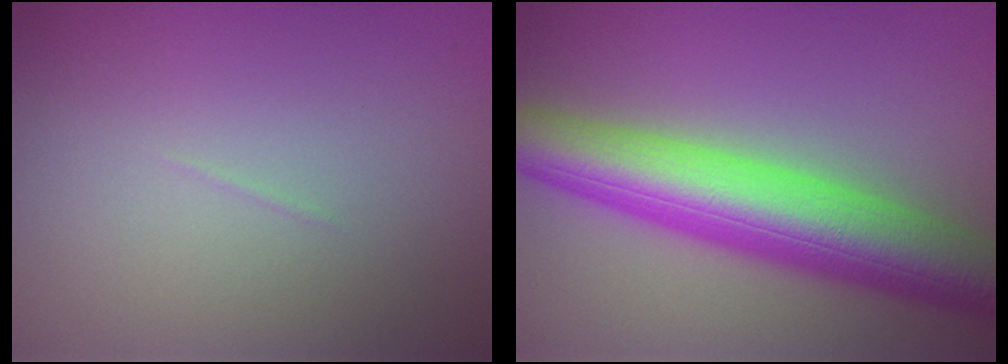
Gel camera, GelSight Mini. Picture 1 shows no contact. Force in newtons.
{"total": 10.1, "press": 10.0, "slide": 0.4}